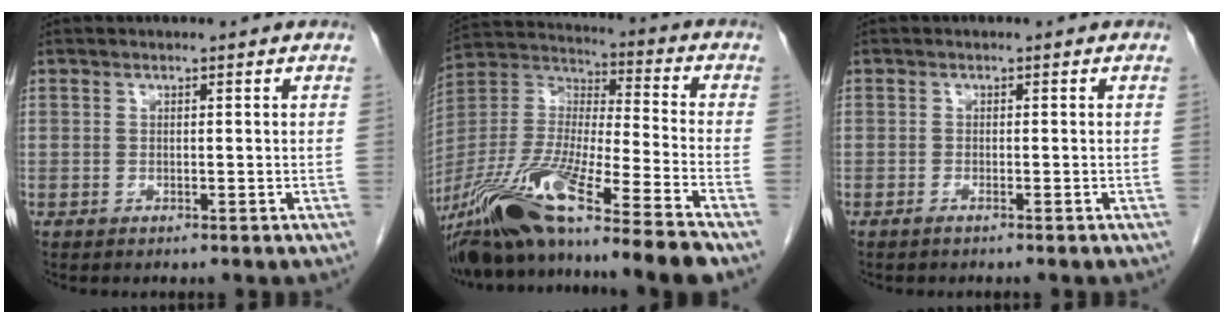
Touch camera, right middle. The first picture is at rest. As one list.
[{"total": 22.1, "force": [-17.2, -0.7, 13.9], "torque": [-0.303, -0.038, -0.320]}, {"total": 0.9, "force": [-0.7, -0.1, 0.6], "torque": [-0.013, 0.000, -0.011]}]